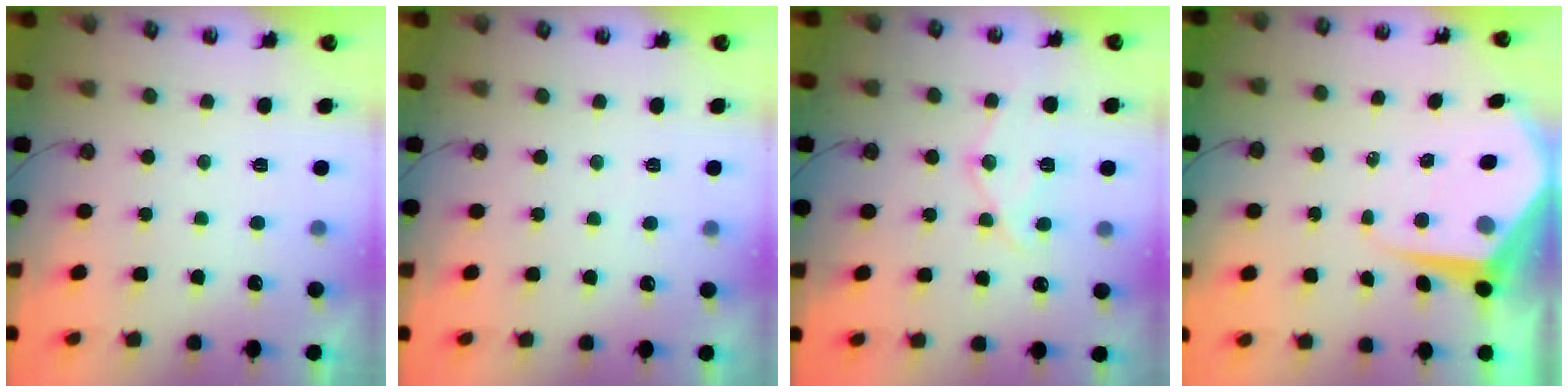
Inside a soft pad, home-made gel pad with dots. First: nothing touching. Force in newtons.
{"total": 2.9, "press": 2.9, "slide": 0.5}
{"total": 12.9, "press": 12.8, "slide": 1.3}
{"total": 9.0, "press": 9.0, "slide": 0.9}